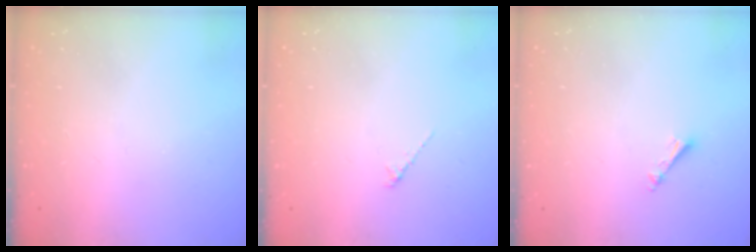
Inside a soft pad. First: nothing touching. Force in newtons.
{"total": 1.2, "press": 1.1, "slide": 0.4}
{"total": 3.4, "press": 3.3, "slide": 0.2}